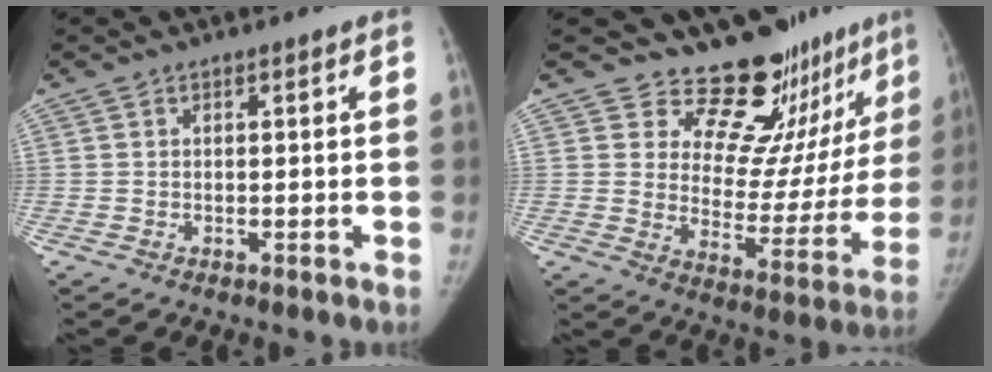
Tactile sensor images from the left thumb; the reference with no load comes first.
{"total": 15.9, "force": [14.1, 6.1, 3.9], "torque": [0.013, -0.128, 0.187]}